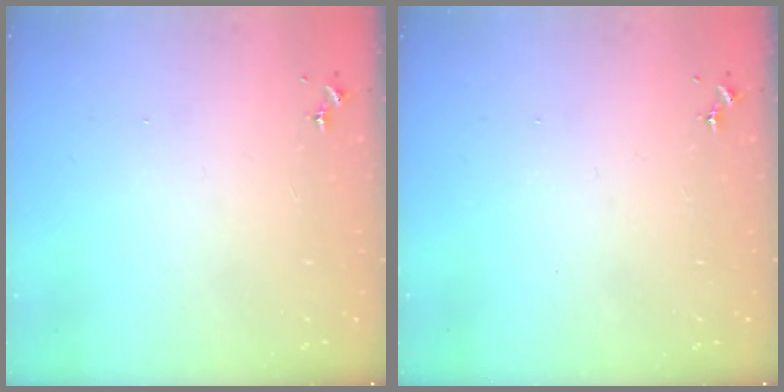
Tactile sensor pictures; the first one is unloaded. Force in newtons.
{"total": 0.0}